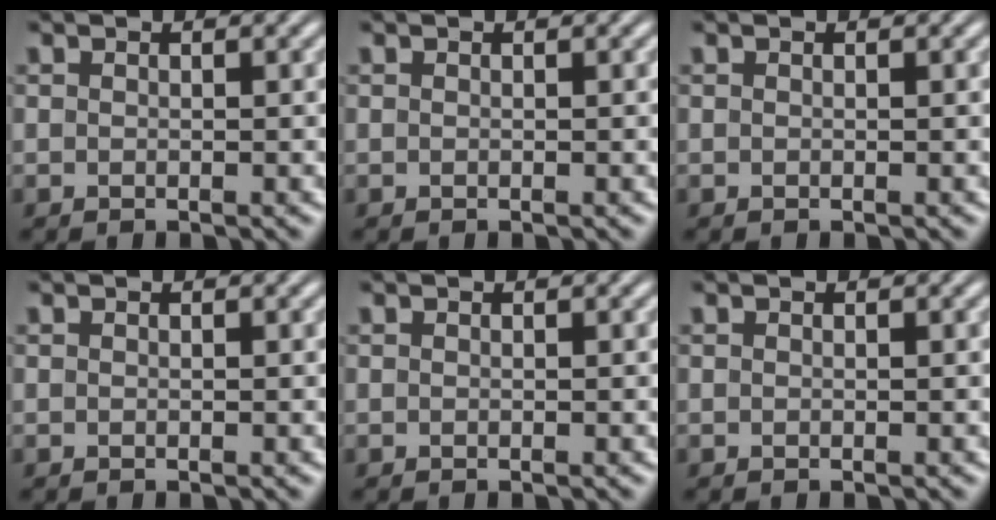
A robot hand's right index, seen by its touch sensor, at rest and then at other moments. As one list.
[{"total": 0.0}, {"total": 0.0}, {"total": 0.0}, {"total": 0.0}, {"total": 0.0}]